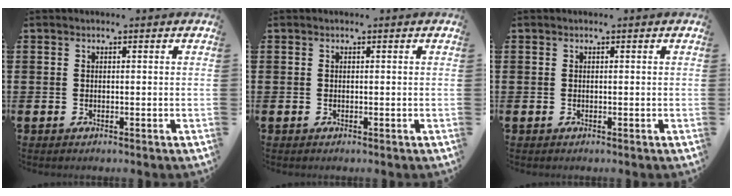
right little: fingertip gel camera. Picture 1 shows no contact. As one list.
[{"total": 0.0}, {"total": 0.0}]